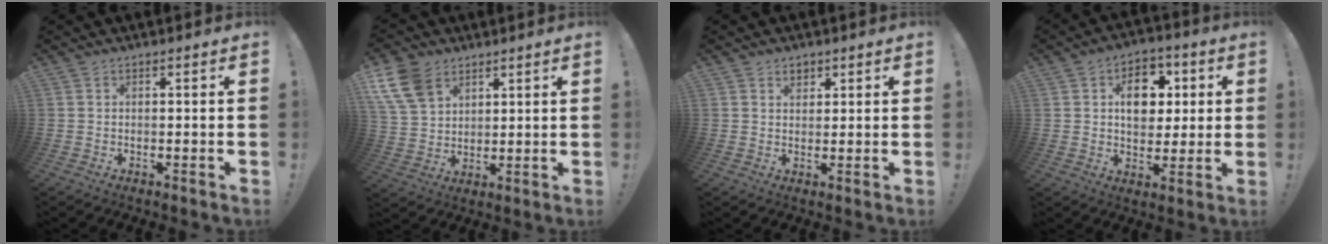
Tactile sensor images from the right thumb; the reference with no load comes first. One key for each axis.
{"total": 13.2, "fx": 7.2, "fy": 9.2, "fz": 6.1, "tx": -0.112, "ty": -0.034, "tz": 0.146}
{"total": 2.9, "fx": 1.9, "fy": 2.1, "fz": 0.8, "tx": -0.003, "ty": -0.008, "tz": 0.032}
{"total": 11.7, "fx": 3.1, "fy": 9.0, "fz": 6.8, "tx": -0.083, "ty": 0.000, "tz": 0.057}